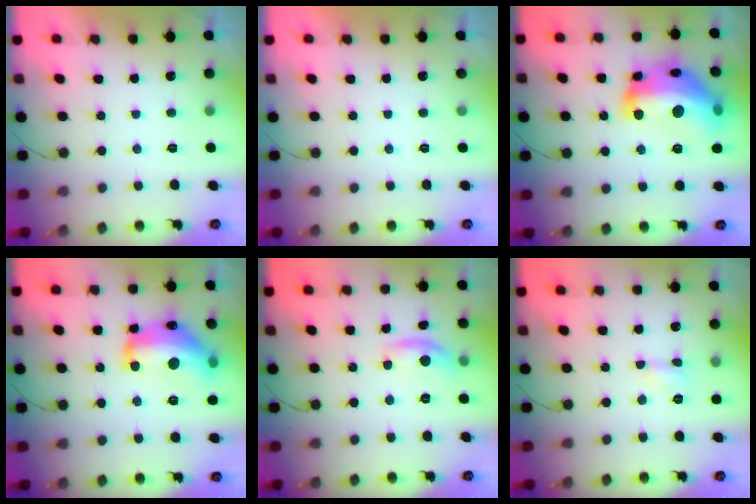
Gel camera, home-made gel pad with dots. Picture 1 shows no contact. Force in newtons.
{"total": 0.0}
{"total": 23.9, "press": 23.8, "slide": 1.5}
{"total": 19.0, "press": 19.0, "slide": 1.2}
{"total": 8.2, "press": 8.2, "slide": 0.4}
{"total": 3.6, "press": 3.6, "slide": 0.5}